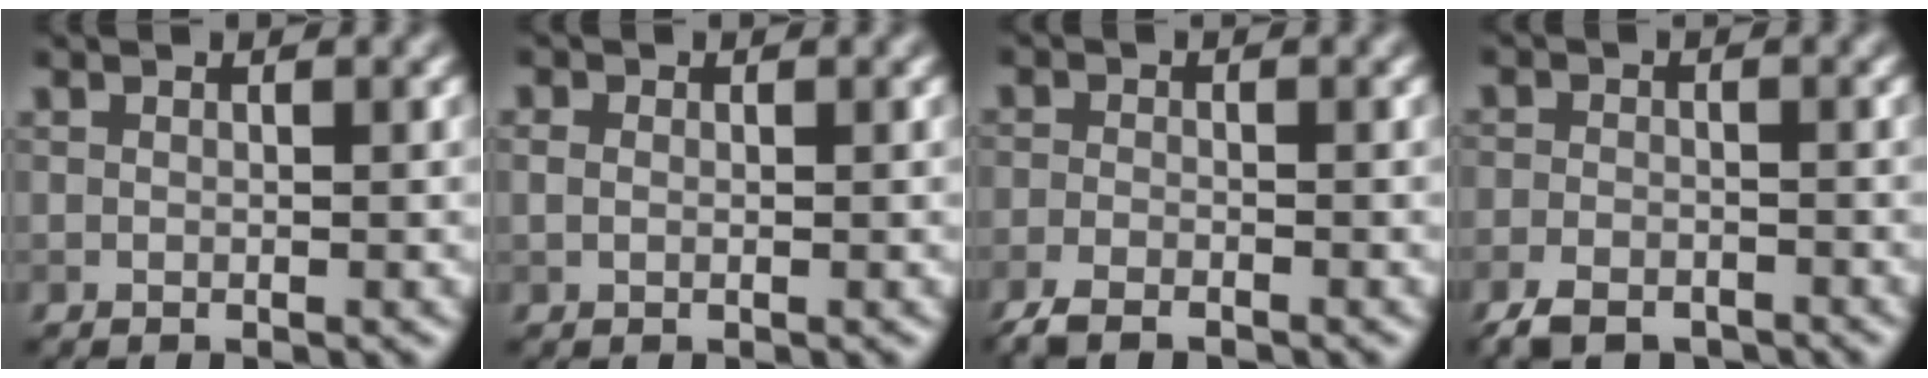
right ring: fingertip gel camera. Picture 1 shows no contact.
{"total": 0.9, "force": [0.1, 0.7, 0.5], "torque": [-0.011, 0.001, -0.001]}
{"total": 2.9, "force": [-2.3, 0.8, 1.5], "torque": [-0.030, -0.007, -0.052]}
{"total": 4.6, "force": [-3.5, 2.1, 2.1], "torque": [-0.035, -0.006, -0.072]}